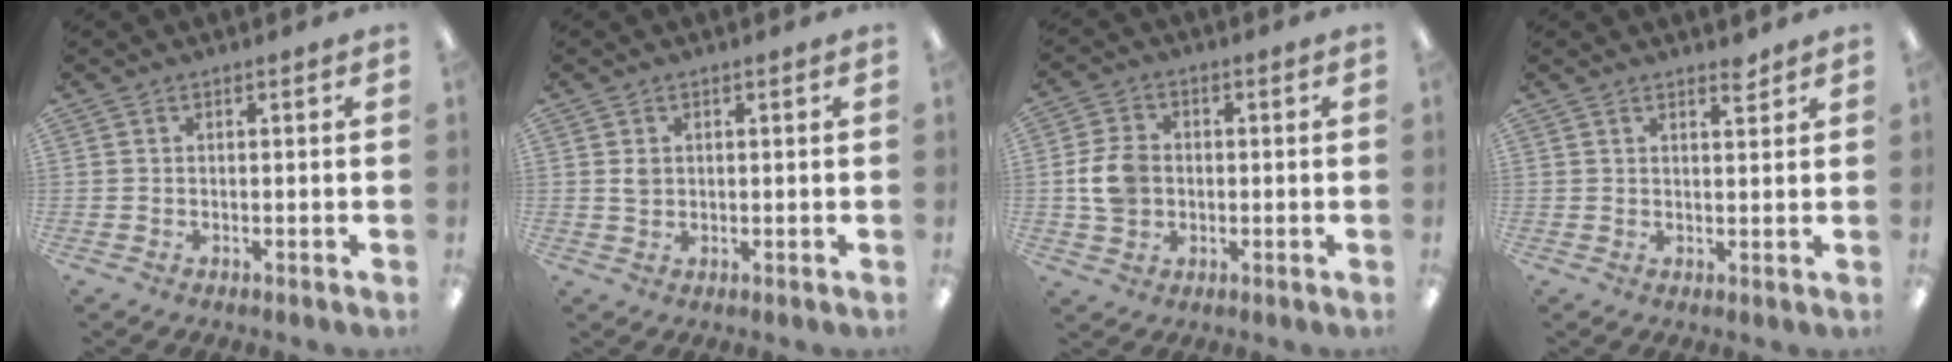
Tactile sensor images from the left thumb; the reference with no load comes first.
{"total": 1.9, "force": [0.6, 1.6, 0.9], "torque": [-0.012, 0.002, 0.008]}
{"total": 7.9, "force": [-0.2, 6.3, 4.8], "torque": [-0.102, 0.008, -0.002]}
{"total": 2.7, "force": [2.4, 0.7, 1.1], "torque": [-0.008, -0.013, 0.040]}